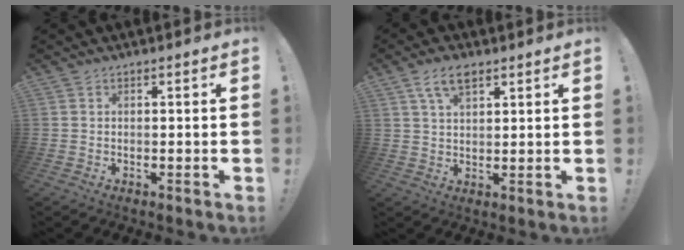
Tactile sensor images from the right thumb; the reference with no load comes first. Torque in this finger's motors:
{"motor_torque": [0.00, 0.00, 0.11, 0.01, 0.00]}